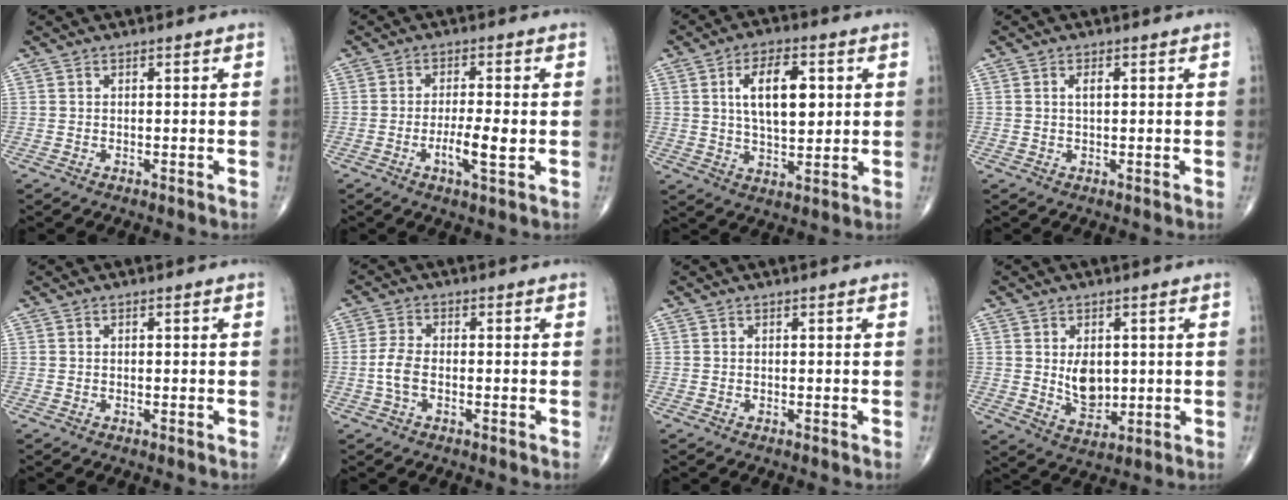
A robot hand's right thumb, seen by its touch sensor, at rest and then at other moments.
{"total": 5.8, "force": [-1.3, 1.2, 5.5], "torque": [-0.101, -0.001, -0.024]}
{"total": 11.4, "force": [2.5, 5.6, 9.6], "torque": [-0.143, -0.006, 0.044]}
{"total": 1.5, "force": [0.4, 0.6, 1.3], "torque": [-0.027, 0.003, 0.006]}
{"total": 0.0}
{"total": 3.9, "force": [-0.9, 2.0, 3.2], "torque": [-0.075, 0.012, -0.022]}
{"total": 0.0}
{"total": 6.8, "force": [0.8, 4.5, 5.1], "torque": [-0.061, -0.015, 0.026]}